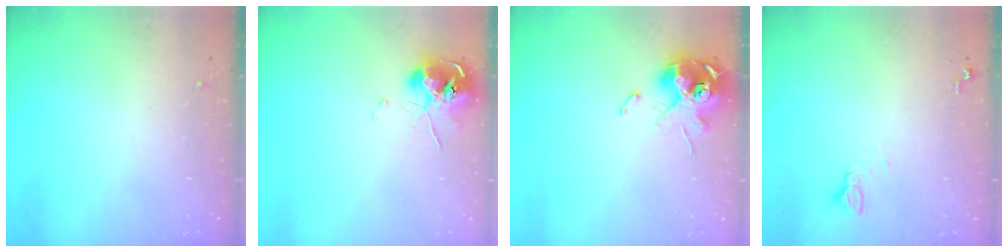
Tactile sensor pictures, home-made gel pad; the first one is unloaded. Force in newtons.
{"total": 10.1, "press": 9.9, "slide": 1.5}
{"total": 13.2, "press": 13.1, "slide": 1.8}
{"total": 4.3, "press": 4.3, "slide": 0.4}